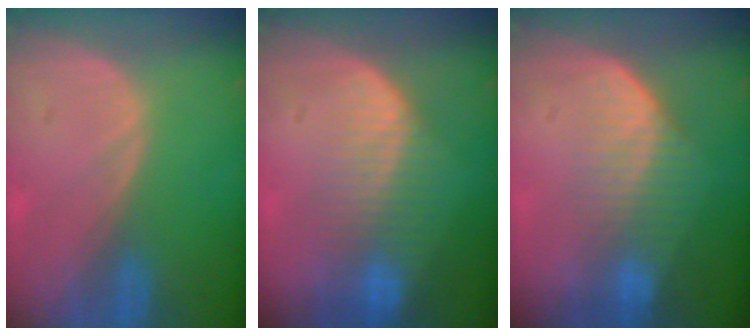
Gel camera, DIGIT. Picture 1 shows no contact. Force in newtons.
{"total": 8.4, "press": 7.2, "slide": 4.4}
{"total": 7.2, "press": 6.1, "slide": 3.8}